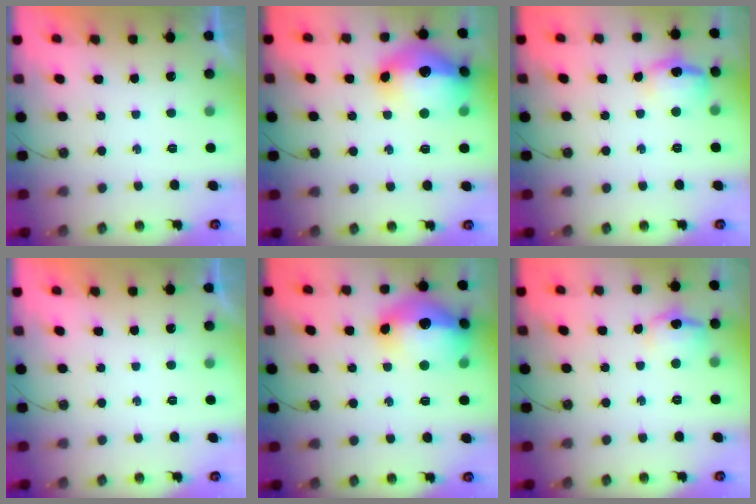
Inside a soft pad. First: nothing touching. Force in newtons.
{"total": 19.8, "press": 19.7, "slide": 1.8}
{"total": 11.0, "press": 10.9, "slide": 0.9}
{"total": 0.0}
{"total": 19.8, "press": 19.7, "slide": 1.8}
{"total": 9.8, "press": 9.8, "slide": 1.2}